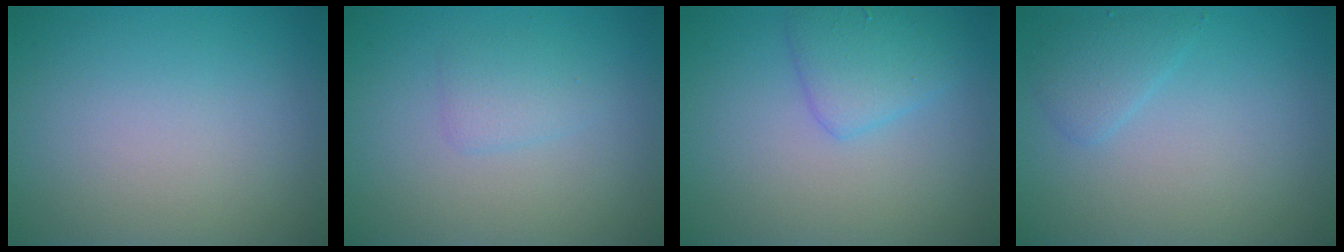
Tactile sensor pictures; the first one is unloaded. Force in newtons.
{"total": 1.5, "press": 1.5, "slide": 0.1}
{"total": 2.9, "press": 2.9, "slide": 0.1}
{"total": 1.7, "press": 1.7, "slide": 0.1}